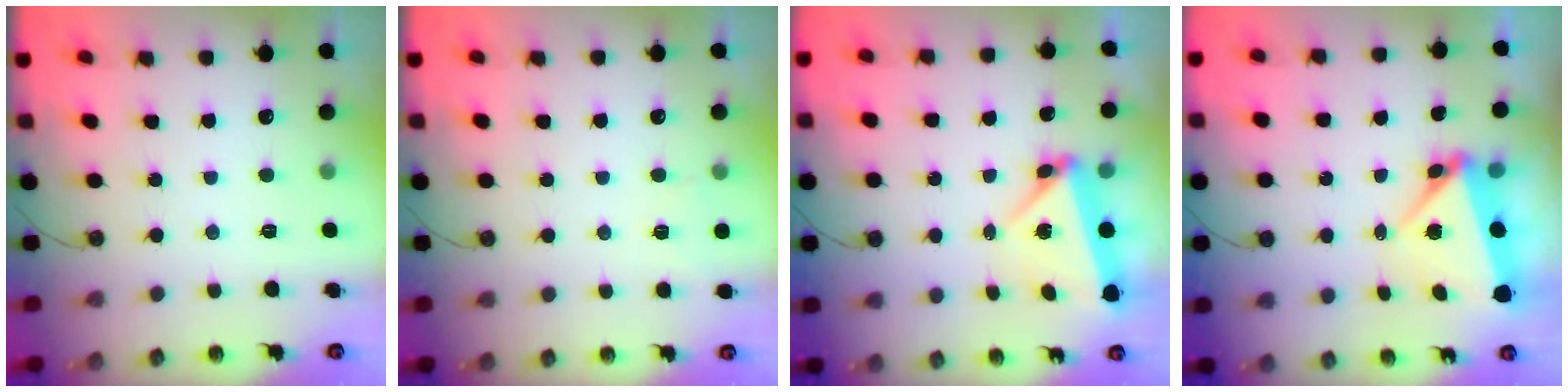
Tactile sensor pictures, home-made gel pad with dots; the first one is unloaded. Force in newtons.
{"total": 3.5, "press": 3.5, "slide": 0.2}
{"total": 5.8, "press": 5.7, "slide": 0.6}
{"total": 6.3, "press": 5.5, "slide": 3.0}